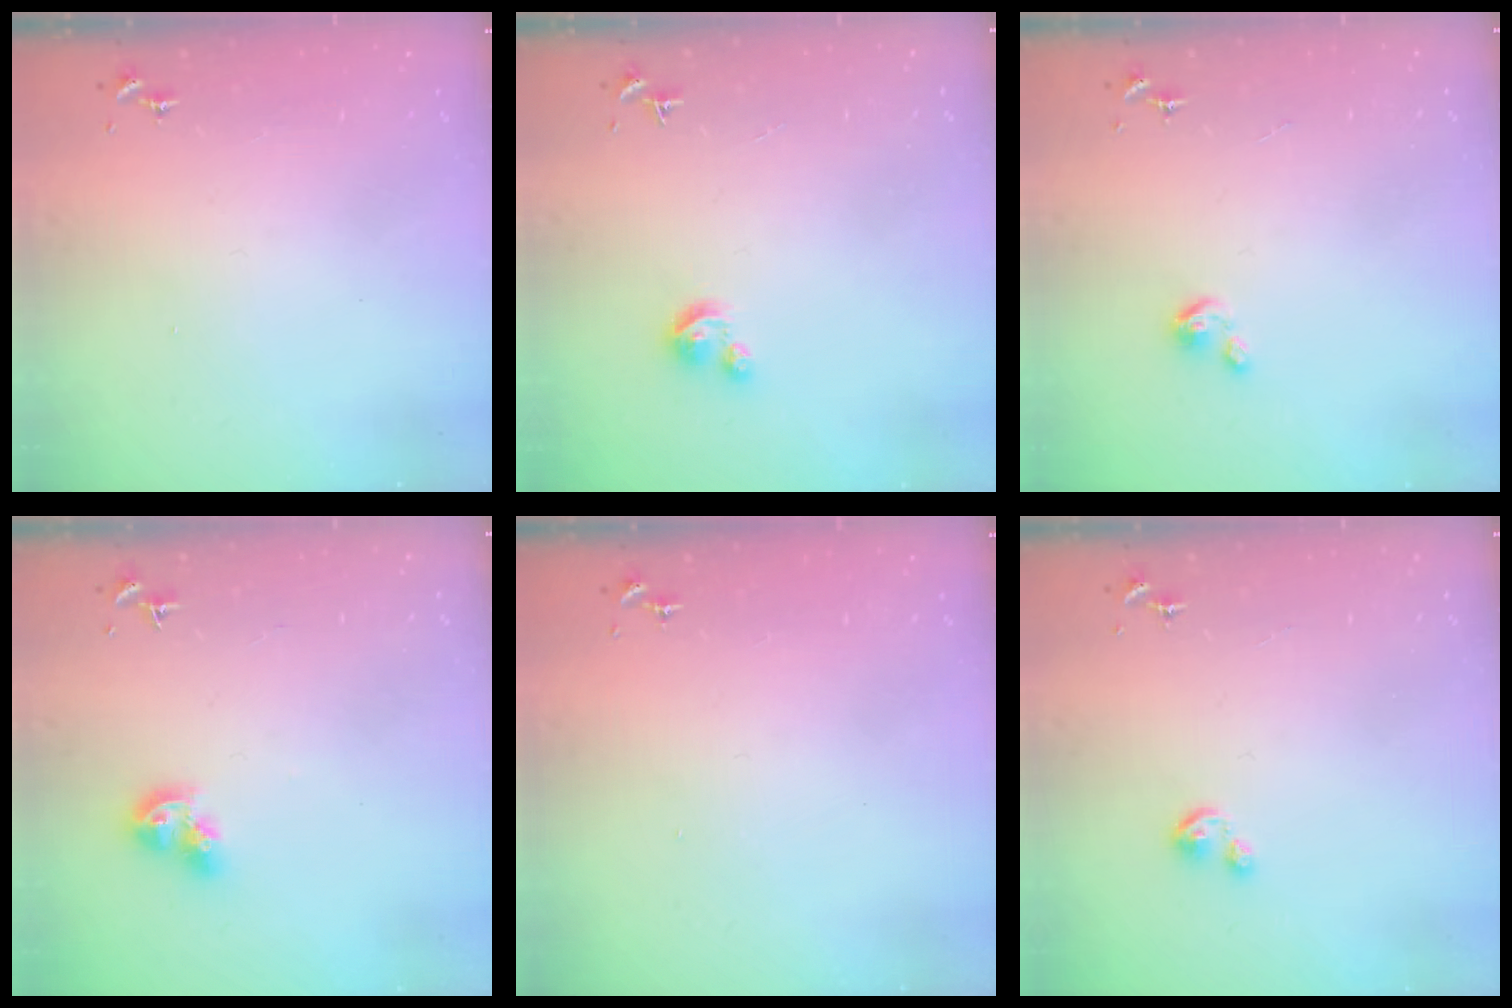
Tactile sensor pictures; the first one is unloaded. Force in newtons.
{"total": 4.4, "press": 4.4, "slide": 0.4}
{"total": 3.0, "press": 3.0, "slide": 0.2}
{"total": 9.0, "press": 9.0, "slide": 0.8}
{"total": 0.0}
{"total": 3.0, "press": 3.0, "slide": 0.3}